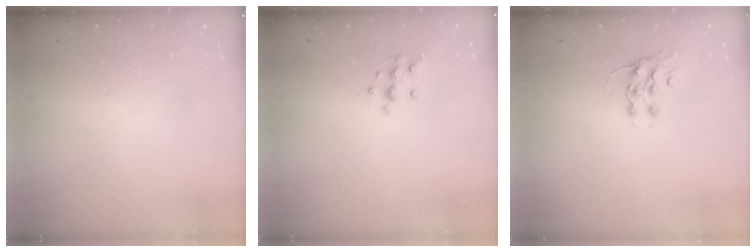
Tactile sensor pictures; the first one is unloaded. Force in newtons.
{"total": 9.0, "press": 8.9, "slide": 0.8}
{"total": 7.6, "press": 7.5, "slide": 0.9}